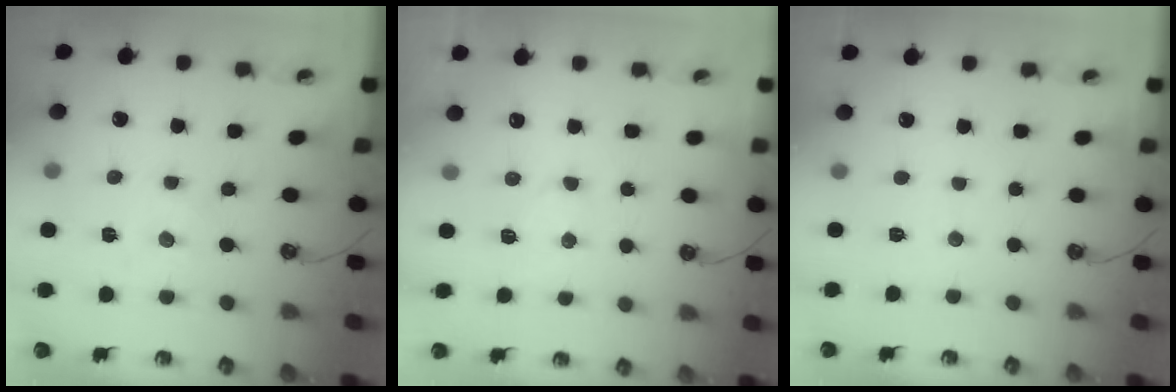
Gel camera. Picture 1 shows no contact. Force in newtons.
{"total": 6.0, "press": 5.9, "slide": 1.0}
{"total": 2.7, "press": 2.7, "slide": 0.4}